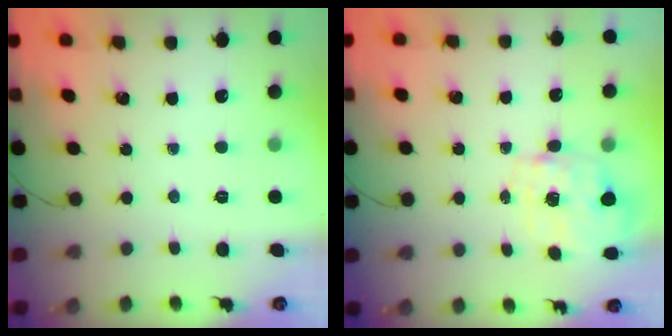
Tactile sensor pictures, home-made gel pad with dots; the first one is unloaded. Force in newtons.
{"total": 2.9, "press": 2.7, "slide": 0.9}